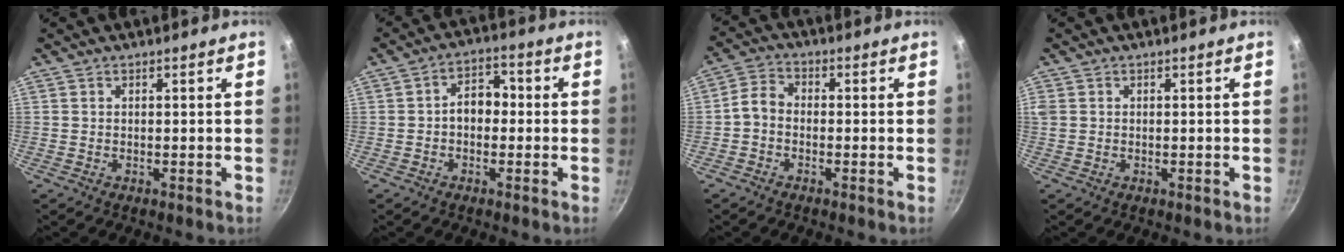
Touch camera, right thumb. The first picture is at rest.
{"total": 5.8, "force": [-0.4, 4.1, 4.1], "torque": [-0.044, 0.024, -0.019]}
{"total": 4.8, "force": [-1.1, 3.5, 3.1], "torque": [-0.052, 0.019, -0.035]}
{"total": 2.2, "force": [0.3, 1.9, 1.1], "torque": [-0.034, 0.008, 0.012]}